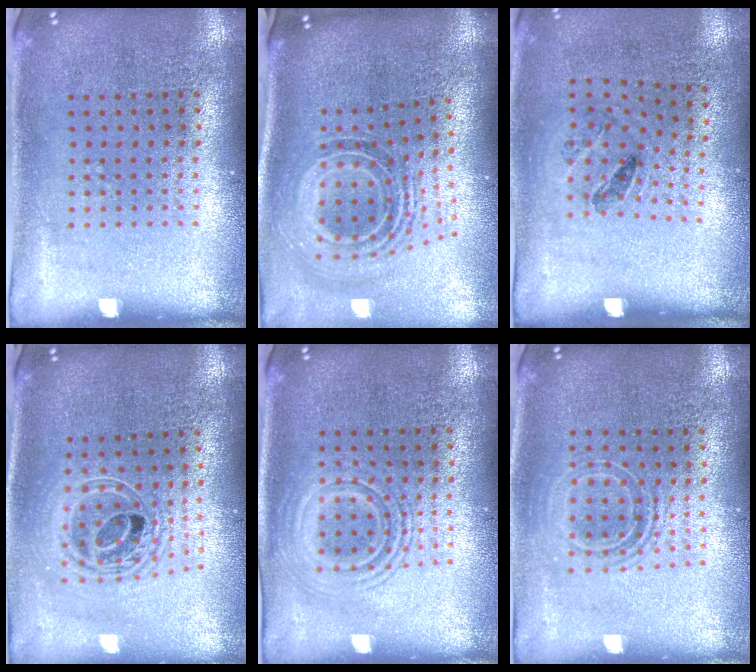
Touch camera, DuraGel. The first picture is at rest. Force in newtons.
{"total": 1.8, "press": 1.3, "slide": 1.2}
{"total": 1.2, "press": 0.8, "slide": 1.0}
{"total": 2.1, "press": 1.6, "slide": 1.3}
{"total": 2.1, "press": 2.1, "slide": 0.3}
{"total": 1.6, "press": 1.2, "slide": 1.0}